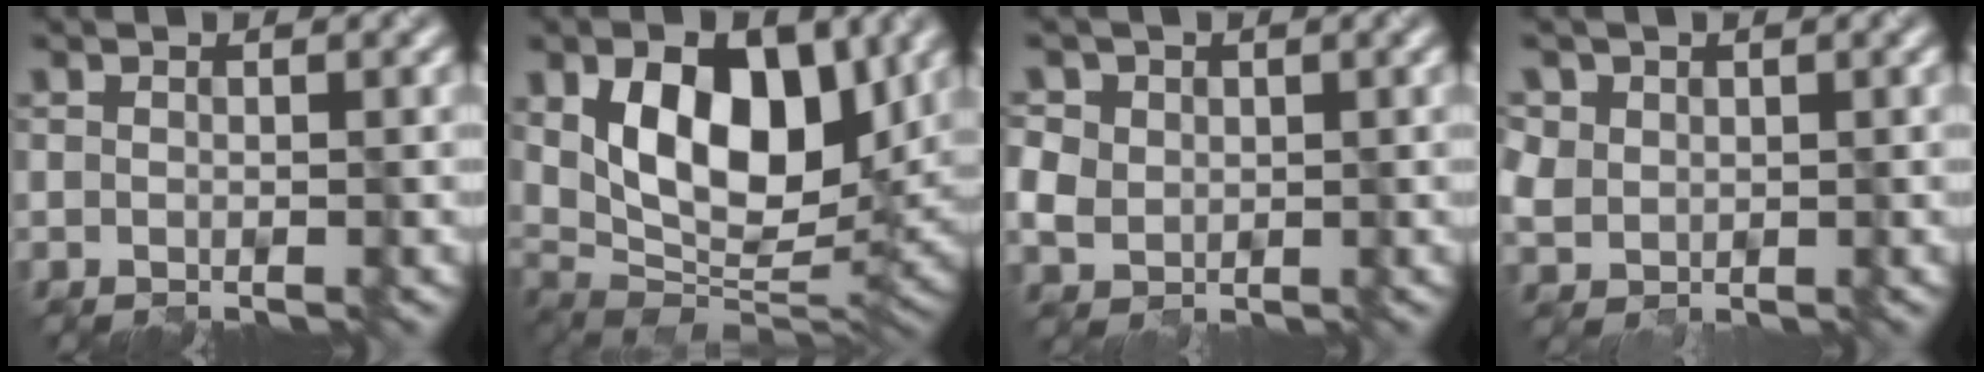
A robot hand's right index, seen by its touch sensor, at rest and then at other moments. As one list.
[{"total": 11.0, "force": [3.6, 6.1, 8.4], "torque": [-0.132, -0.009, 0.057]}, {"total": 4.7, "force": [1.6, 4.0, 1.8], "torque": [-0.051, 0.019, 0.021]}, {"total": 3.5, "force": [1.8, 2.9, 0.9], "torque": [-0.046, 0.013, 0.045]}]